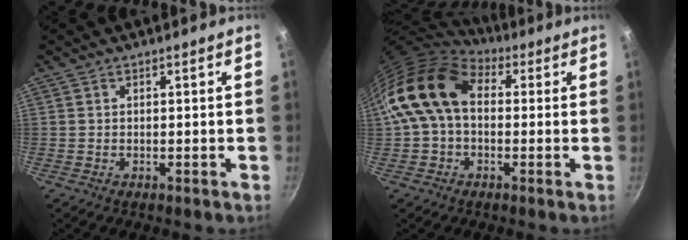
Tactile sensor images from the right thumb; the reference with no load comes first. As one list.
[{"total": 14.4, "force": [1.9, 10.0, 10.2], "torque": [-0.168, 0.022, 0.018]}]